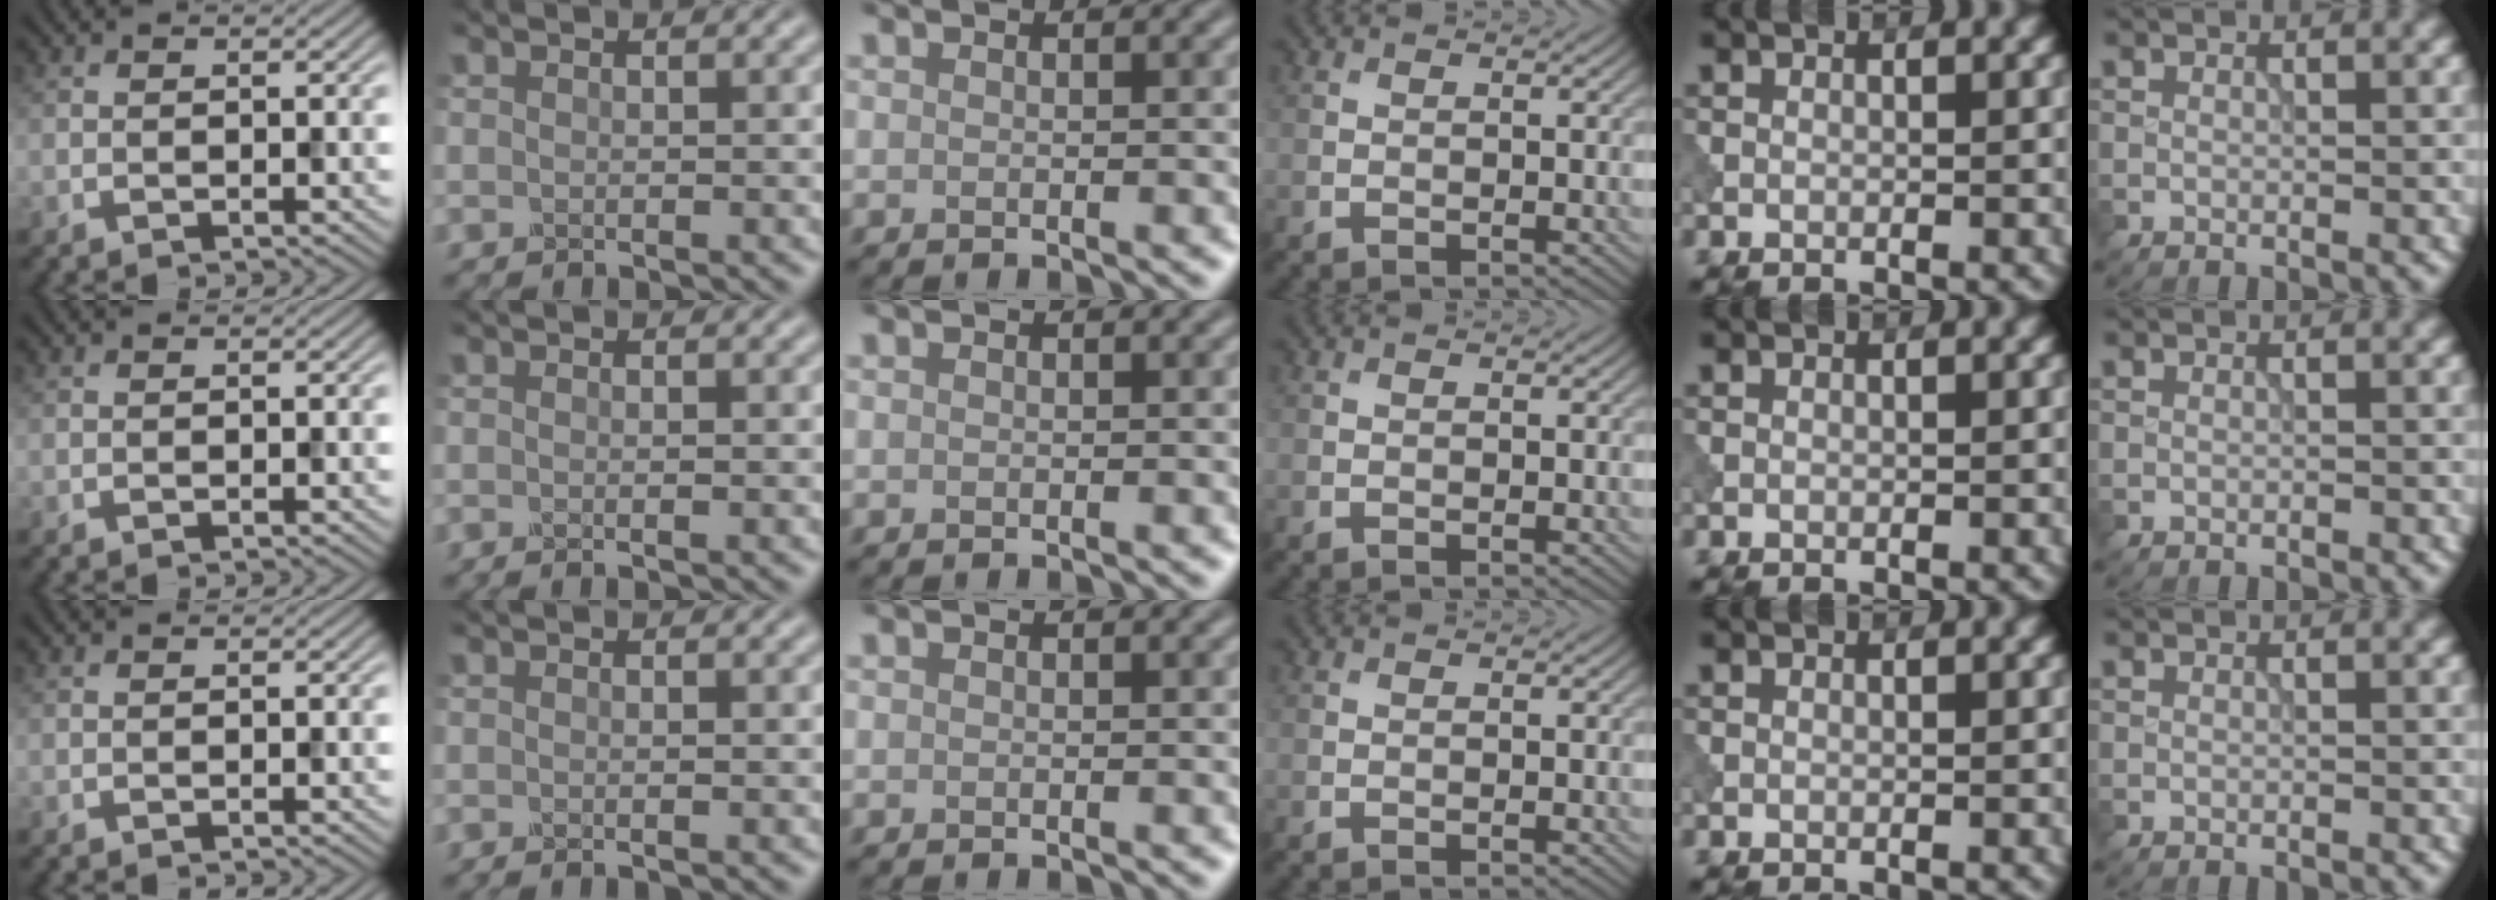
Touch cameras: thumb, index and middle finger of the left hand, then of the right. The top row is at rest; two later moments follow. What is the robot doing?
{"motion": "dispense", "object": "dispenser bottle"}